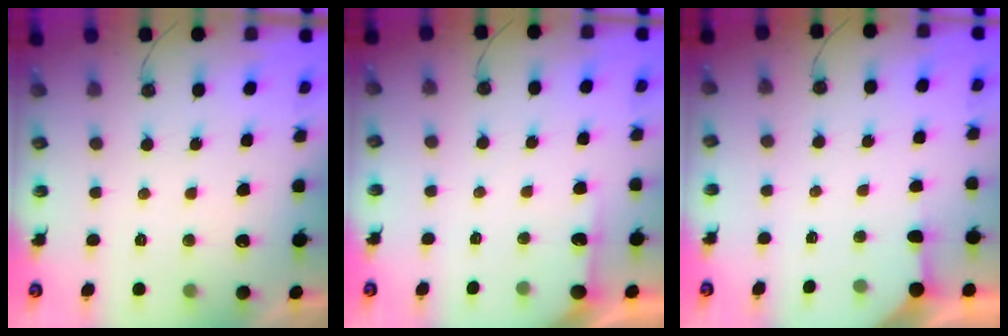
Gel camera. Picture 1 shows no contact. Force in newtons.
{"total": 4.4, "press": 4.3, "slide": 0.5}
{"total": 2.4, "press": 2.3, "slide": 0.3}